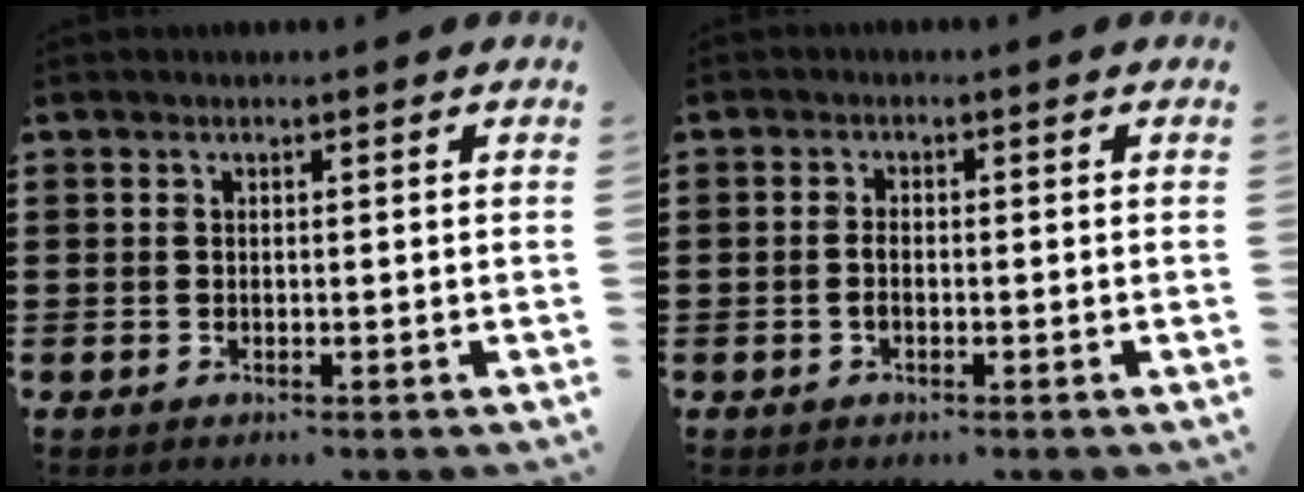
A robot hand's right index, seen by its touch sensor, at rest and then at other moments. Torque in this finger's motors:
{"motor_torque": [1.46, 0.67, -0.12, -0.08]}